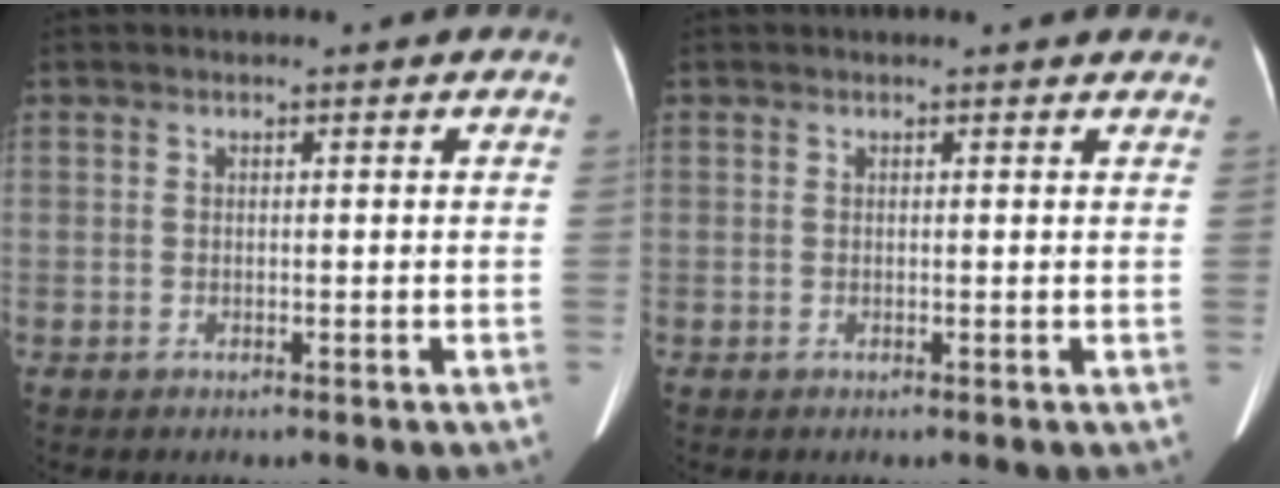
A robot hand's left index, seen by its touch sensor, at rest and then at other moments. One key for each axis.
{"total": 3.3, "fx": 3.2, "fy": 0.6, "fz": 0.6, "tx": -0.009, "ty": 0.005, "tz": 0.021}